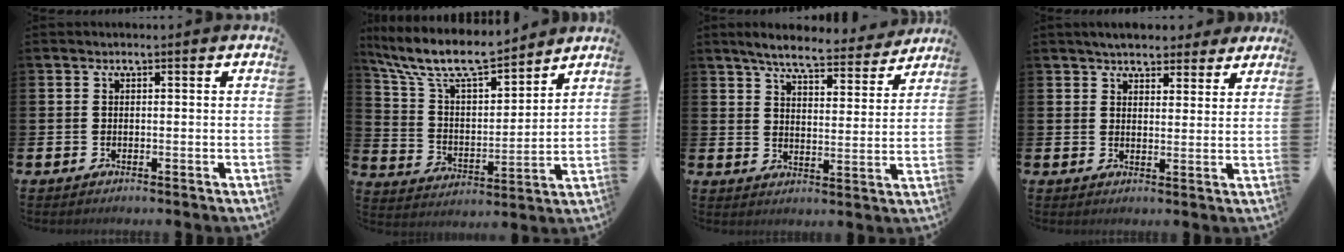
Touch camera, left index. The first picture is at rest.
{"total": 10.6, "force": [9.4, 2.5, 4.3], "torque": [-0.128, -0.054, 0.167]}
{"total": 6.5, "force": [6.0, 1.0, 2.2], "torque": [-0.057, -0.035, 0.102]}
{"total": 5.2, "force": [4.9, 1.6, 0.7], "torque": [-0.023, -0.021, 0.087]}